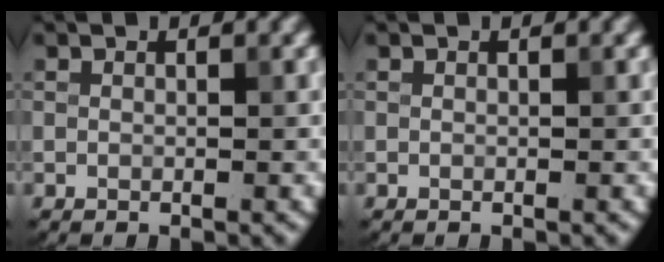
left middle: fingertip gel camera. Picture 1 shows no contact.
{"total": 0.0}